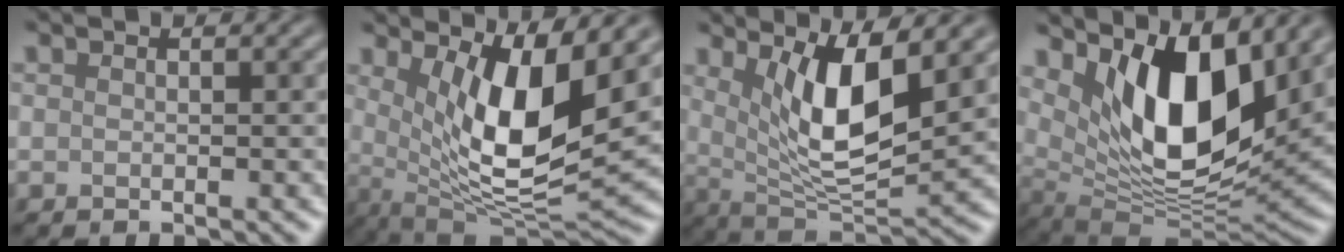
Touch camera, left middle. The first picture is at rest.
{"total": 9.5, "force": [2.8, 3.1, 8.5], "torque": [-0.145, -0.023, 0.053]}
{"total": 7.5, "force": [2.8, 2.4, 6.5], "torque": [-0.115, -0.019, 0.053]}
{"total": 10.8, "force": [4.5, 4.9, 8.5], "torque": [-0.134, -0.025, 0.082]}